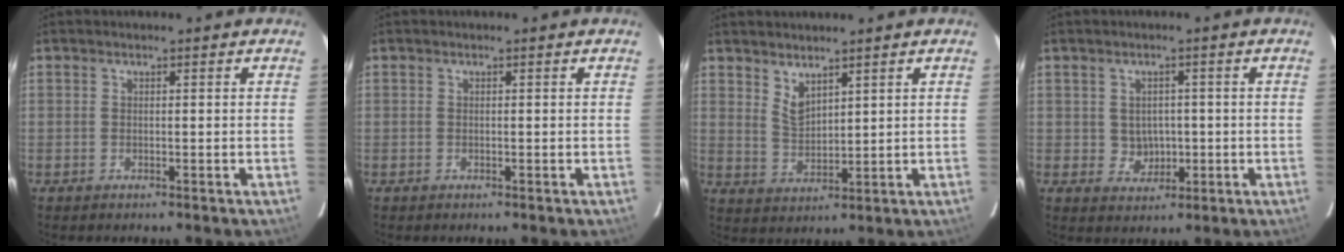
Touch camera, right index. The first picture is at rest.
{"total": 0.0}
{"total": 4.3, "force": [3.4, 1.5, 2.1], "torque": [-0.036, -0.007, 0.067]}
{"total": 3.9, "force": [-0.1, 3.7, 1.3], "torque": [-0.026, 0.009, 0.010]}